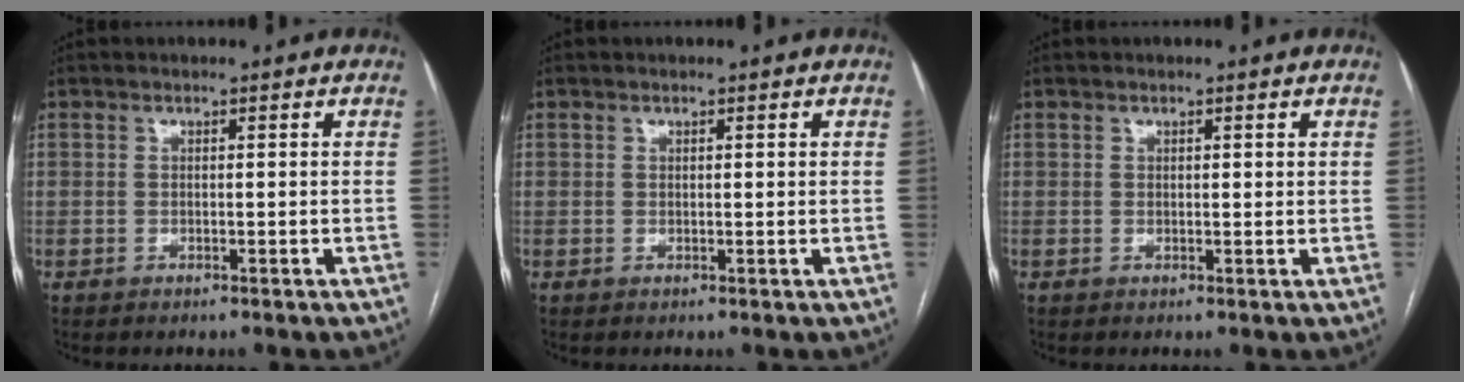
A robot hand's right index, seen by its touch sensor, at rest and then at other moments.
{"total": 0.6, "force": [0.3, 0.2, 0.4], "torque": [-0.006, 0.001, 0.005]}
{"total": 1.0, "force": [0.6, 0.4, 0.7], "torque": [-0.007, 0.000, 0.006]}